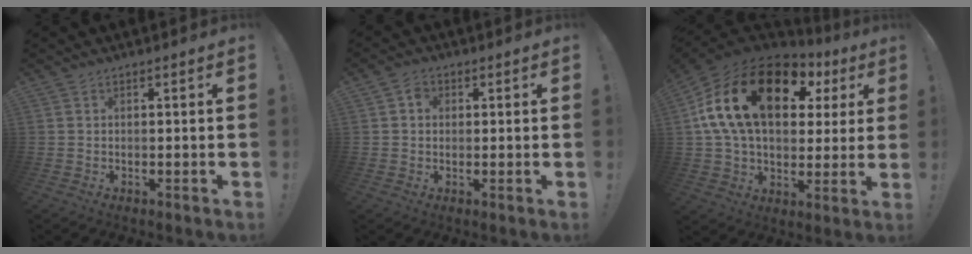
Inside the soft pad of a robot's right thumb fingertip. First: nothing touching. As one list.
[{"total": 3.2, "force": [0.7, 2.7, 1.5], "torque": [-0.021, 0.002, 0.010]}, {"total": 23.8, "force": [8.6, 13.9, 17.2], "torque": [-0.305, -0.027, 0.152]}]